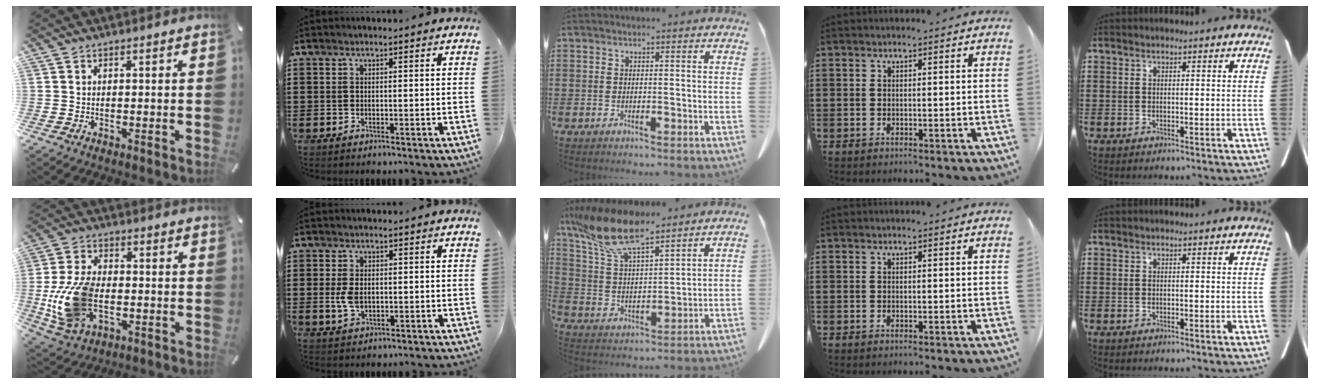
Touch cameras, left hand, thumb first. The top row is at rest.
{"thumb": {"total": 15.9, "force": [-3.3, 10.4, 11.5], "torque": [-0.254, 0.004, -0.056]}, "index": {"total": 3.5, "force": [0.1, 2.0, 2.9], "torque": [-0.073, -0.001, -0.002]}, "middle": {"total": 12.0, "force": [9.0, 3.2, 7.3], "torque": [-0.182, -0.036, 0.158]}}